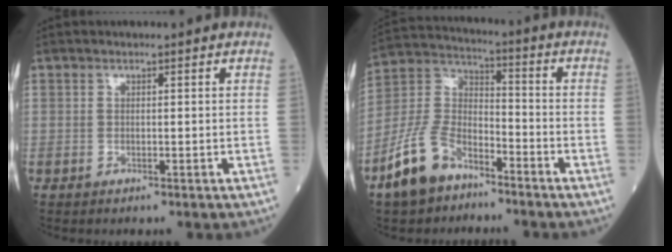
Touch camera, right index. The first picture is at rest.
{"total": 11.4, "force": [-7.6, 5.8, 6.2], "torque": [-0.151, 0.005, -0.156]}